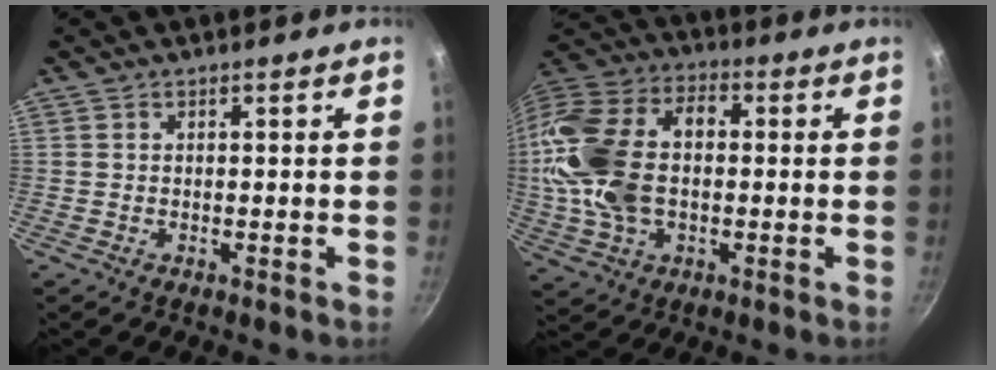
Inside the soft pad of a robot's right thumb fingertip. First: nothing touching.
{"total": 20.3, "force": [-0.2, 13.1, 15.6], "torque": [-0.301, 0.030, -0.012]}